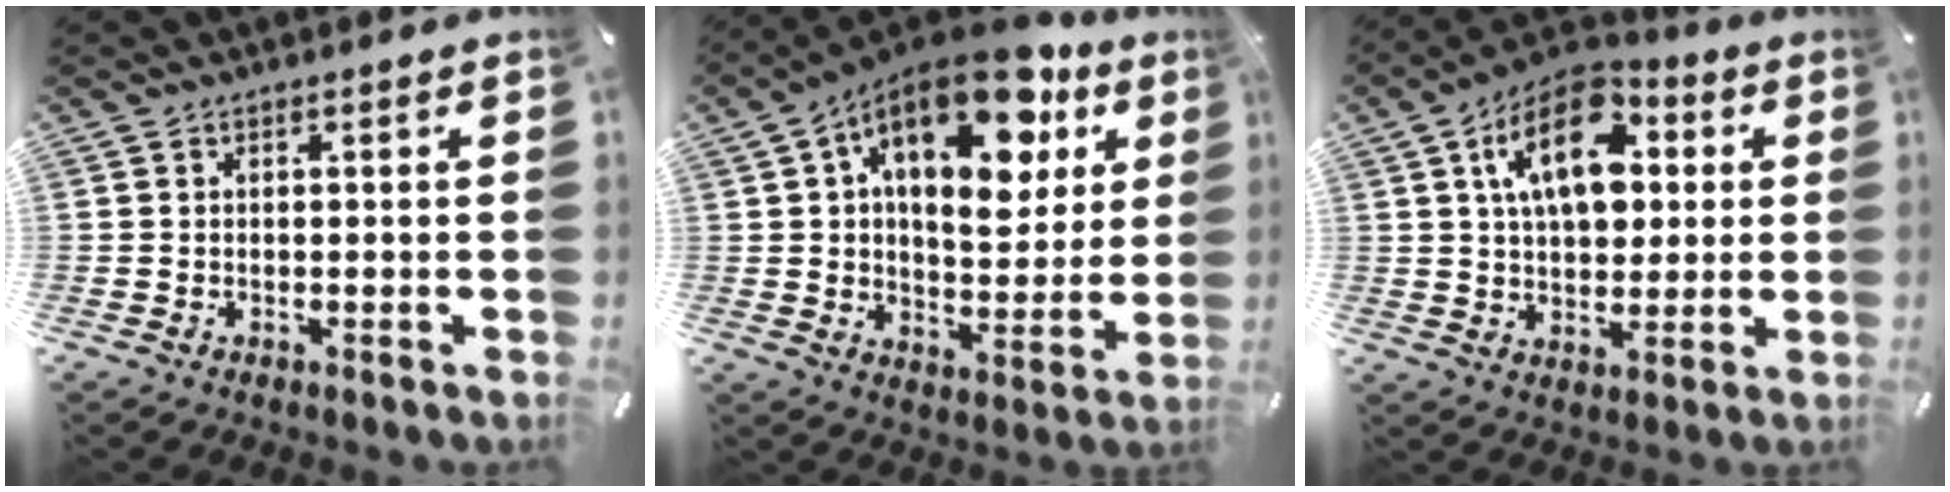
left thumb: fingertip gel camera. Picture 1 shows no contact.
{"total": 21.6, "force": [10.9, 11.5, 14.8], "torque": [-0.218, -0.052, 0.179]}
{"total": 15.9, "force": [5.1, 10.1, 11.2], "torque": [-0.188, -0.005, 0.087]}